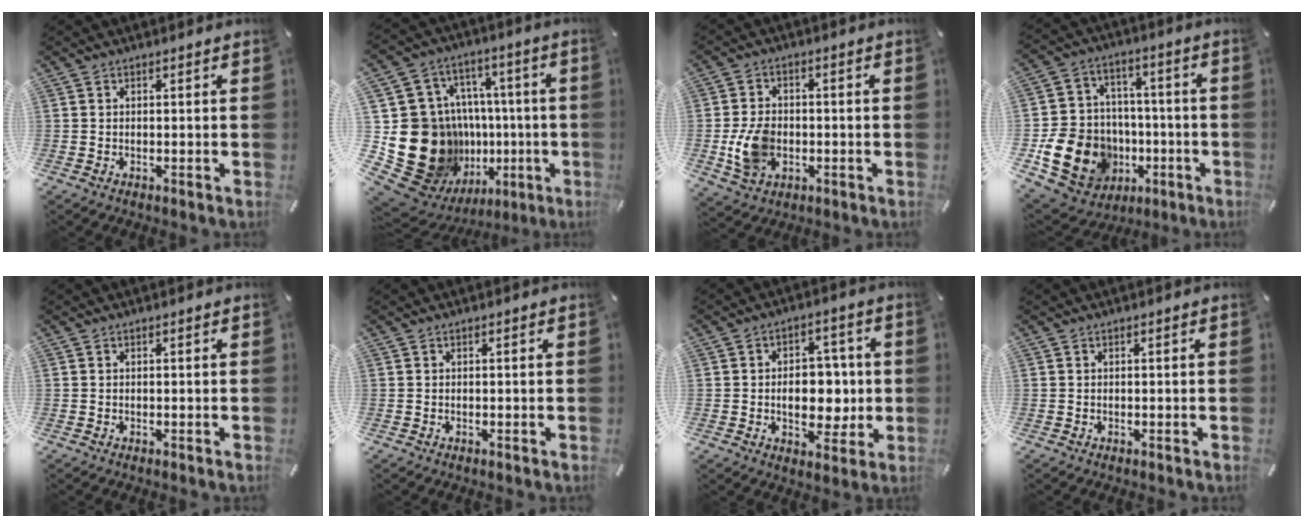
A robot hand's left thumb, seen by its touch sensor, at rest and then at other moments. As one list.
[{"total": 30.7, "force": [-5.3, 24.3, 18.0], "torque": [-0.302, -0.007, -0.013]}, {"total": 9.5, "force": [-1.8, 7.2, 6.0], "torque": [-0.122, 0.004, -0.032]}, {"total": 16.7, "force": [-4.7, 14.6, 6.6], "torque": [-0.116, 0.028, -0.064]}, {"total": 0.0}, {"total": 0.0}, {"total": 10.8, "force": [-0.6, 7.7, 7.6], "torque": [-0.081, 0.006, -0.010]}, {"total": 0.0}]